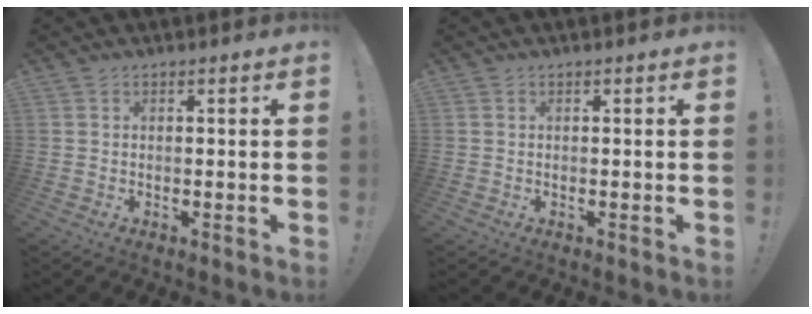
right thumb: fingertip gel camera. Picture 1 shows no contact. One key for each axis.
{"total": 0.0}